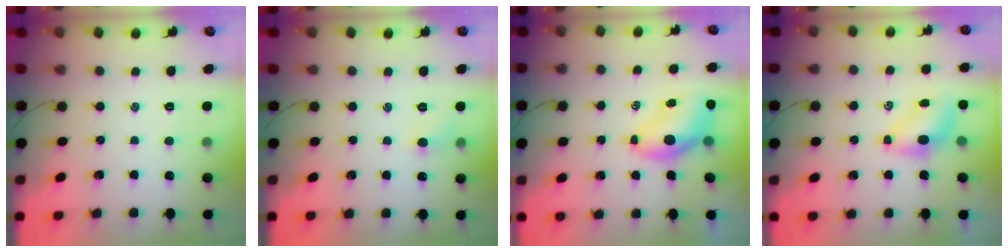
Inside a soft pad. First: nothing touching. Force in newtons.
{"total": 5.0, "press": 4.8, "slide": 1.3}
{"total": 6.6, "press": 6.5, "slide": 1.3}
{"total": 5.5, "press": 5.4, "slide": 0.5}